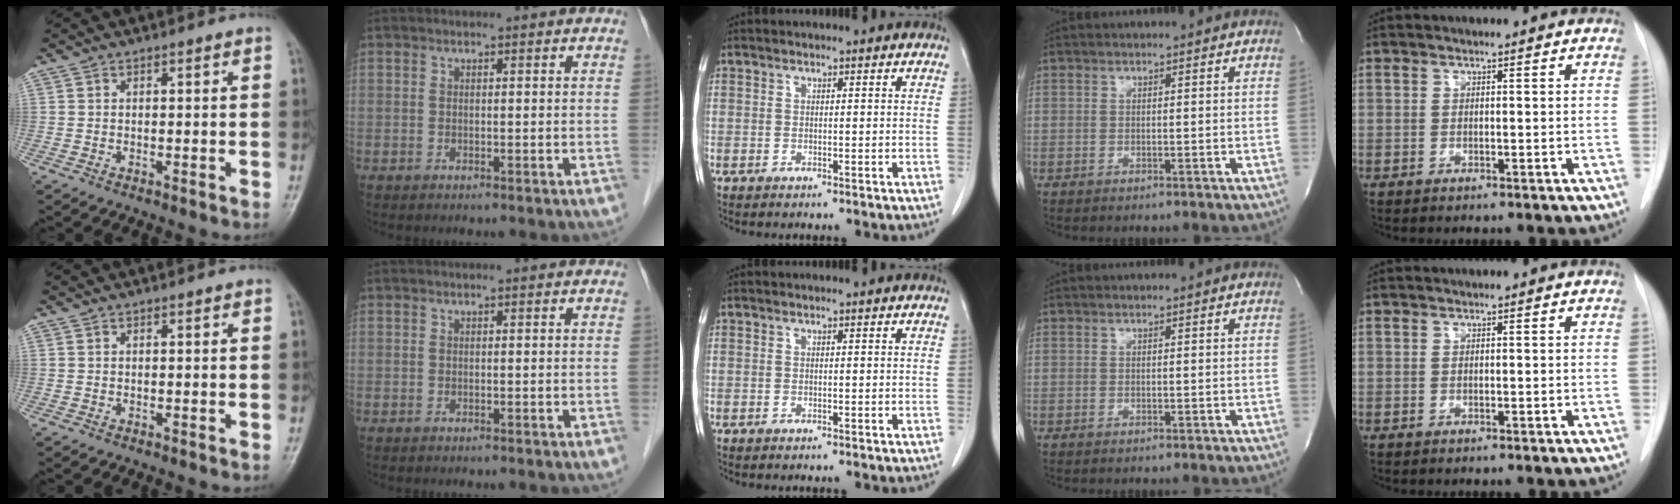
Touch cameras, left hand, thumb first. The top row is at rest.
{}